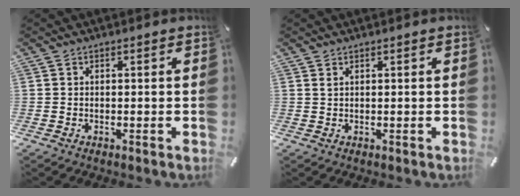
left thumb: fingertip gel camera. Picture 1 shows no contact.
{"total": 0.7, "force": [0.4, 0.1, 0.6], "torque": [-0.012, -0.001, 0.008]}